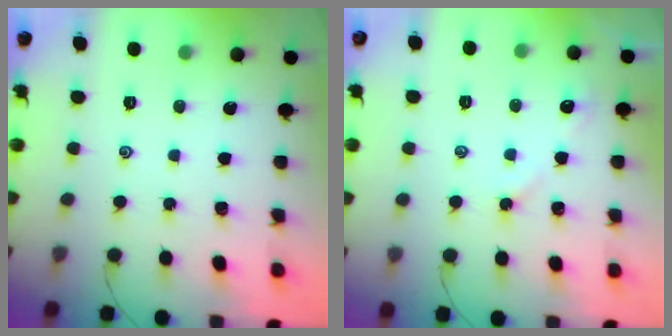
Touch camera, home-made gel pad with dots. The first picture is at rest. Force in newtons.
{"total": 4.2, "press": 4.2, "slide": 0.7}